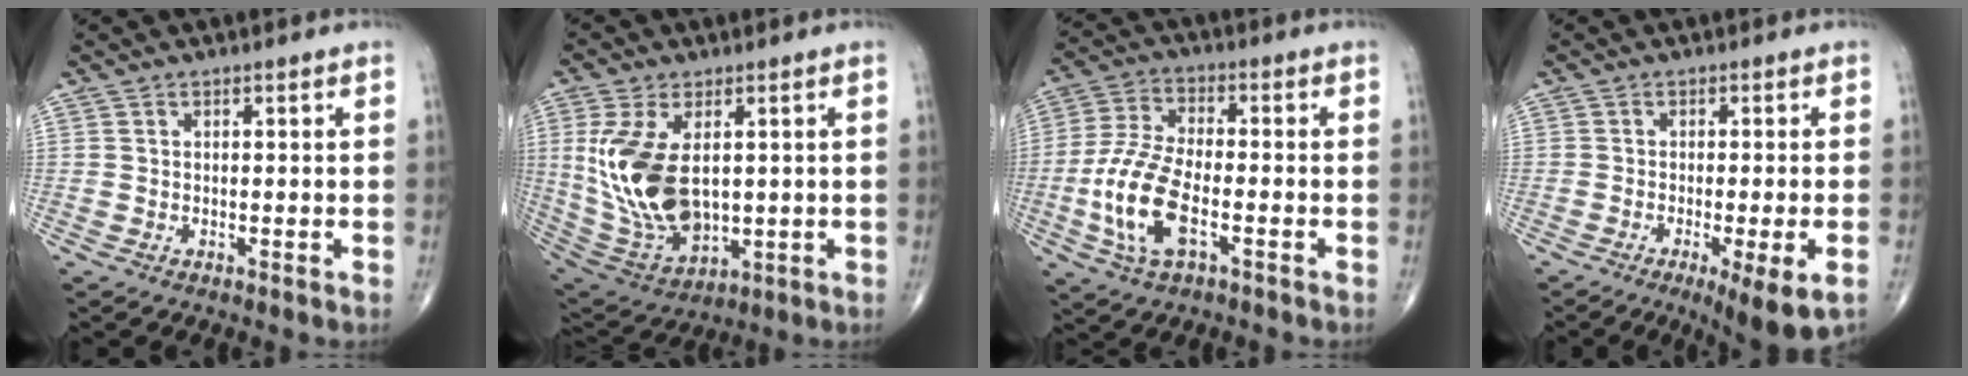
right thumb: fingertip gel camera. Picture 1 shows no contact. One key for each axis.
{"total": 16.5, "fx": 1.8, "fy": 9.3, "fz": 13.5, "tx": -0.271, "ty": -0.017, "tz": 0.058}
{"total": 12.7, "fx": -3.9, "fy": 5.6, "fz": 10.7, "tx": -0.234, "ty": 0.016, "tz": -0.075}
{"total": 7.9, "fx": -3.5, "fy": 1.1, "fz": 7.0, "tx": -0.108, "ty": -0.009, "tz": -0.049}